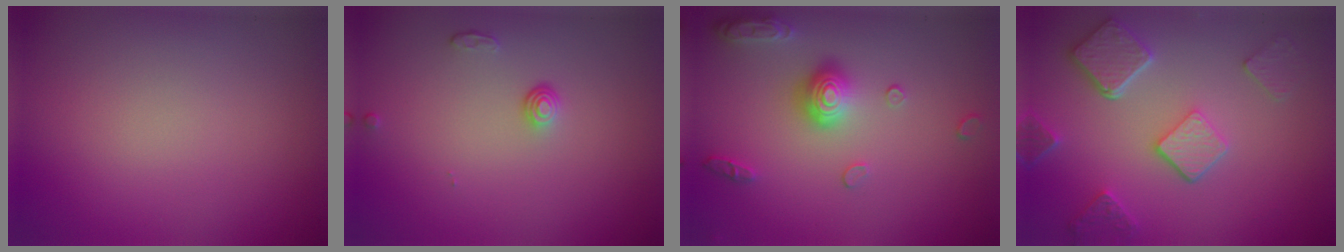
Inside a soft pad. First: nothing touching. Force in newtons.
{"total": 1.1, "press": 0.8, "slide": 0.8}
{"total": 3.7, "press": 3.0, "slide": 2.1}
{"total": 5.0, "press": 3.8, "slide": 3.2}